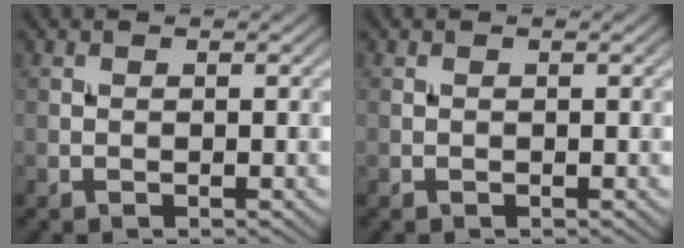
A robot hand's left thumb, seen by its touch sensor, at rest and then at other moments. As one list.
[{"total": 0.0}]